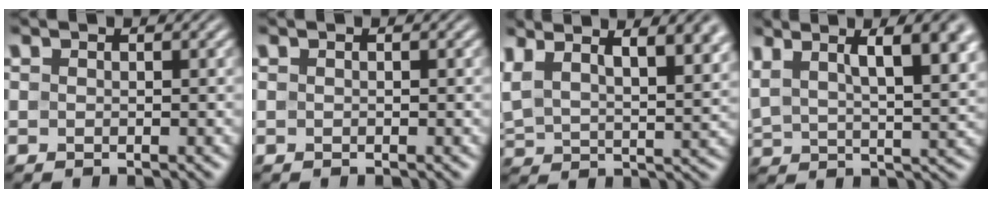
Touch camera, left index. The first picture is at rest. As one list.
[{"total": 0.0}, {"total": 12.2, "force": [6.3, 5.6, 8.9], "torque": [-0.143, 0.027, 0.093]}, {"total": 11.5, "force": [5.1, 4.9, 9.1], "torque": [-0.128, 0.026, 0.079]}]